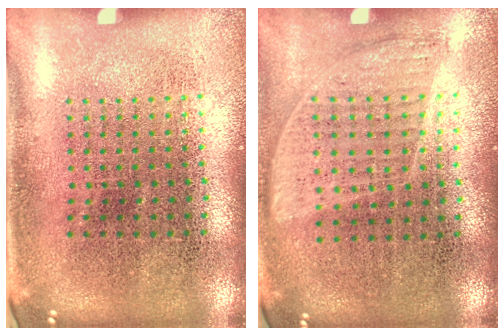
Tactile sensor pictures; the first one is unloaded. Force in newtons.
{"total": 0.9, "press": 0.8, "slide": 0.4}